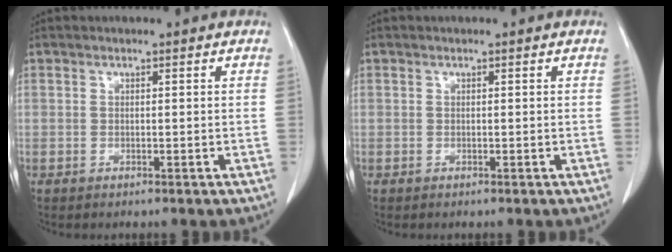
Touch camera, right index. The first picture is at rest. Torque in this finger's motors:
{"motor_torque": [0.00, 0.00, 0.00, 0.00]}